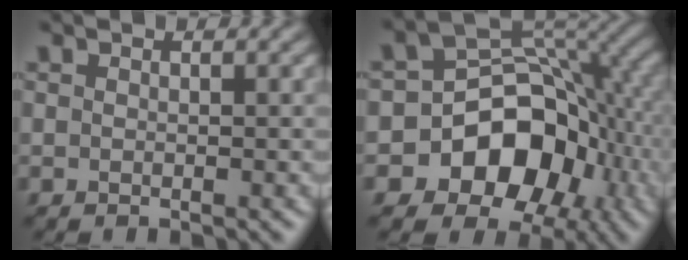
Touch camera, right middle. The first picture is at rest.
{"total": 12.4, "force": [-4.3, 9.3, 6.9], "torque": [-0.100, 0.003, -0.088]}